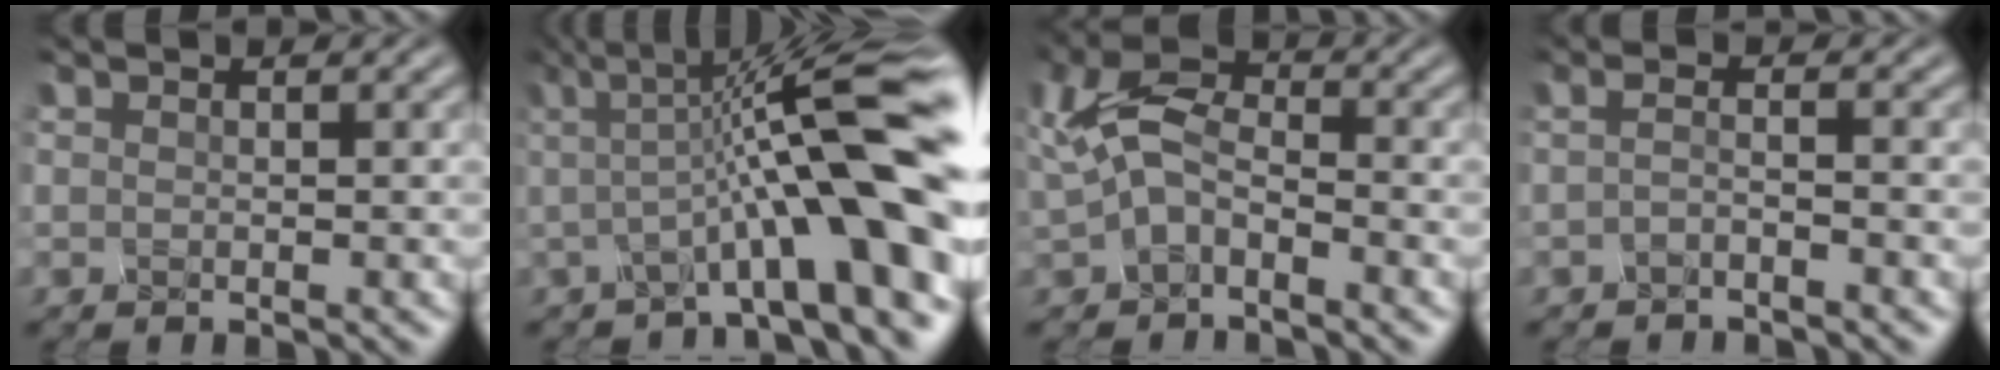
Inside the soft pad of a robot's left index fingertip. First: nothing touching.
{"total": 12.3, "force": [-1.0, 2.3, 12.0], "torque": [-0.157, 0.031, -0.029]}
{"total": 4.7, "force": [-1.1, 3.0, 3.4], "torque": [-0.076, 0.011, -0.034]}
{"total": 1.6, "force": [-1.2, 0.2, 1.0], "torque": [-0.018, -0.010, -0.035]}